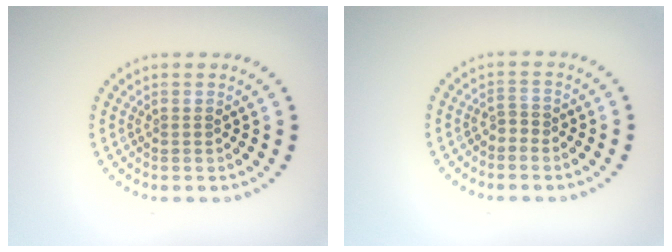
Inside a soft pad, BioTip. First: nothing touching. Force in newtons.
{"total": 0.9, "press": 0.7, "slide": 0.6}